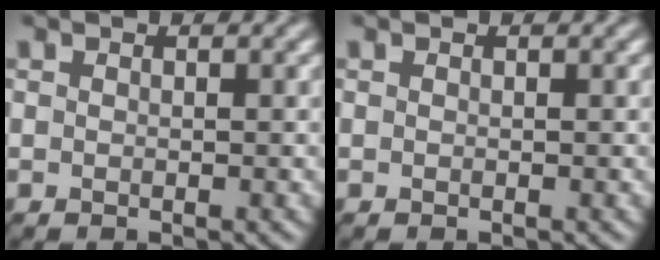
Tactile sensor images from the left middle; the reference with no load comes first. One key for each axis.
{"total": 0.0}